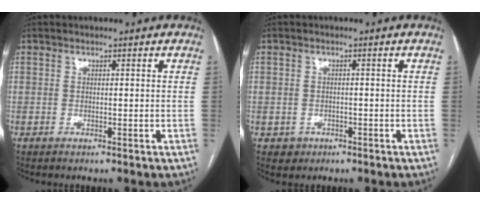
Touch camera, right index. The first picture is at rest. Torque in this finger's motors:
{"motor_torque": [-0.44, 0.14, -1.05, -0.19]}